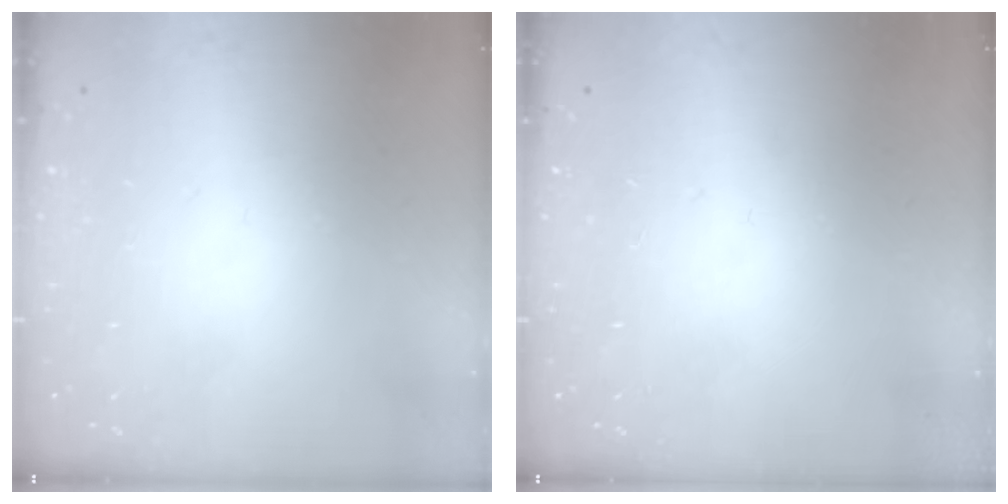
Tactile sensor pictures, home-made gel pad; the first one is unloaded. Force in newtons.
{"total": 0.0}